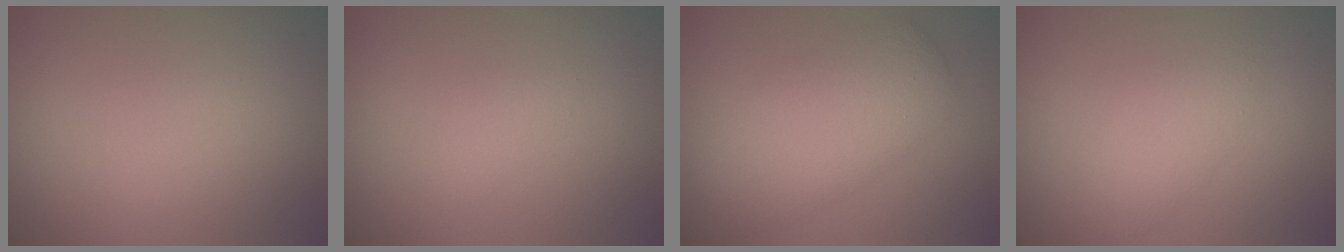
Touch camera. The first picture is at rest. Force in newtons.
{"total": 0.7, "press": 0.7, "slide": 0.0}
{"total": 6.1, "press": 6.1, "slide": 0.1}
{"total": 2.2, "press": 2.2, "slide": 0.0}